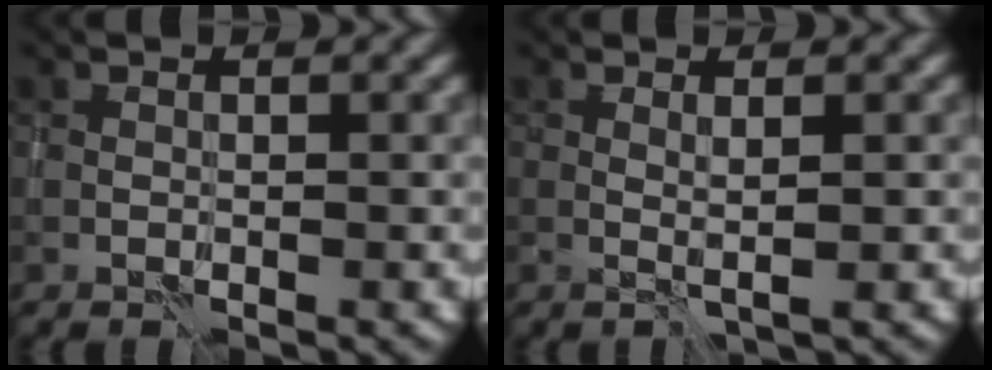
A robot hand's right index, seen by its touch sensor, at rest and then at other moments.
{"total": 1.0, "force": [0.3, -0.3, 0.9], "torque": [-0.018, -0.001, 0.004]}